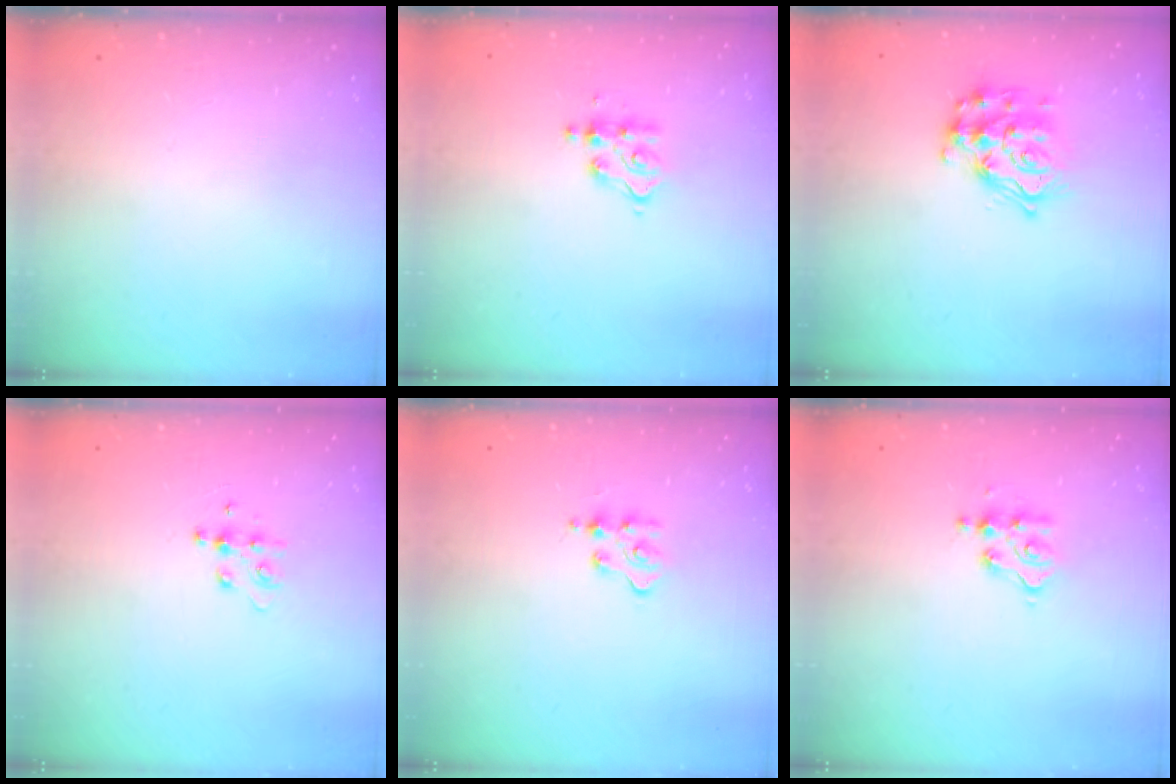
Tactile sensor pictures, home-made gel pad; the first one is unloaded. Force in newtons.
{"total": 6.1, "press": 6.1, "slide": 0.3}
{"total": 13.7, "press": 13.7, "slide": 0.6}
{"total": 5.8, "press": 5.8, "slide": 0.7}
{"total": 4.6, "press": 4.6, "slide": 0.6}
{"total": 4.4, "press": 4.4, "slide": 0.4}